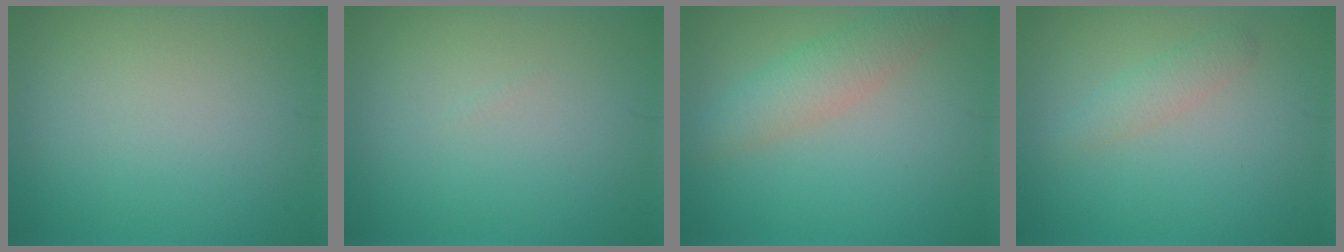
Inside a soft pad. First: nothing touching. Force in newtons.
{"total": 0.0}
{"total": 3.3, "press": 3.3, "slide": 0.2}
{"total": 1.6, "press": 1.6, "slide": 0.1}